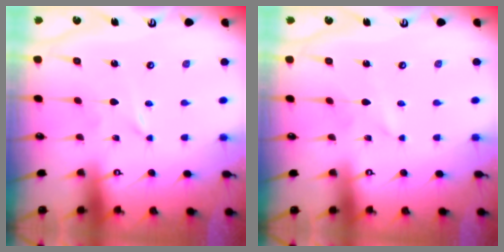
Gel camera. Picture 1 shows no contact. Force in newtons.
{"total": 0.9, "press": 0.9, "slide": 0.1}